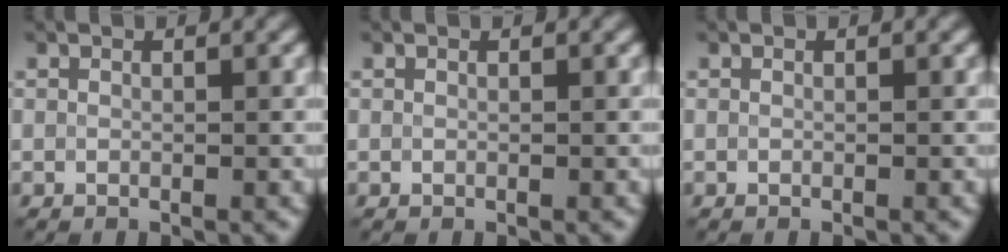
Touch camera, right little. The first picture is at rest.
{"total": 0.0}
{"total": 0.0}